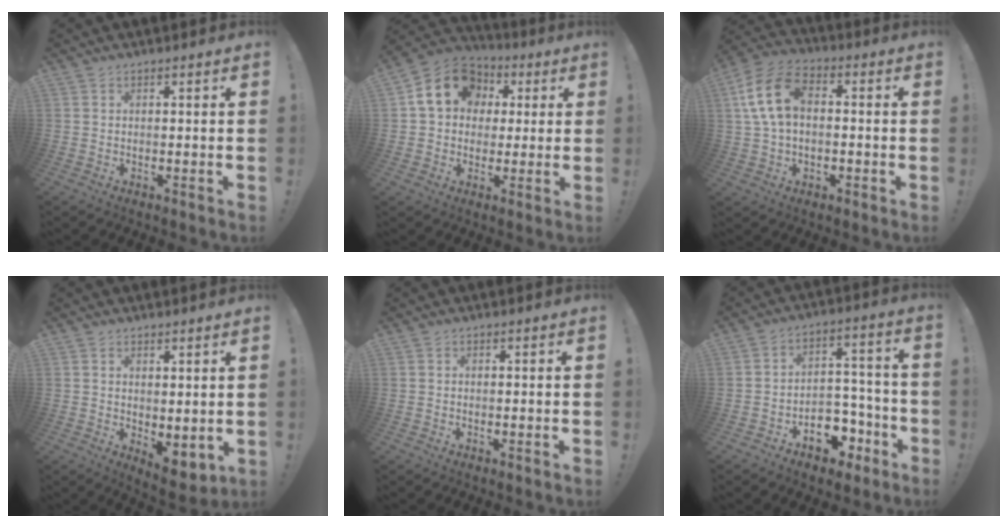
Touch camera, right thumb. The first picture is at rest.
{"total": 14.8, "force": [4.3, 12.0, 7.4], "torque": [-0.099, -0.005, 0.085]}
{"total": 15.4, "force": [2.4, 10.6, 10.9], "torque": [-0.195, 0.014, 0.051]}
{"total": 4.6, "force": [1.3, 2.7, 3.5], "torque": [-0.030, -0.031, 0.032]}
{"total": 0.0}
{"total": 10.1, "force": [-5.6, 7.5, 3.9], "torque": [-0.028, 0.057, -0.086]}